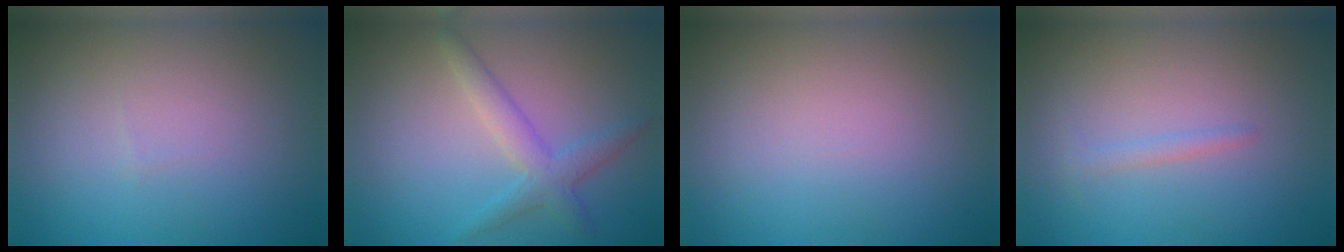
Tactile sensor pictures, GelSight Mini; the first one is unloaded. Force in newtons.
{"total": 2.9, "press": 2.9, "slide": 0.1}
{"total": 0.0}
{"total": 0.9, "press": 0.9, "slide": 0.1}